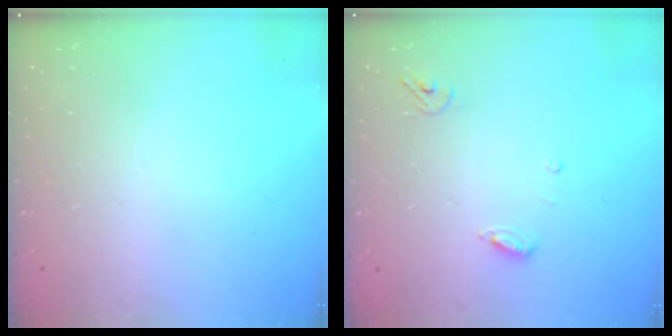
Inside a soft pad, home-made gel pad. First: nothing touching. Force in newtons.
{"total": 3.6, "press": 3.6, "slide": 0.3}